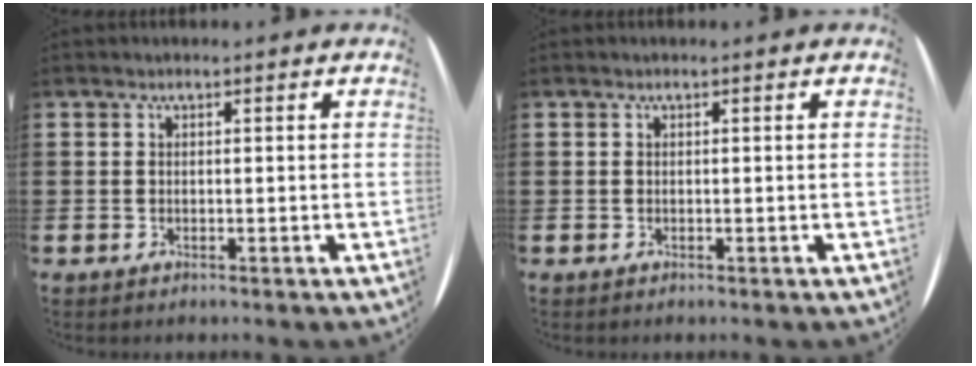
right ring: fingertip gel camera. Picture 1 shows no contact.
{"total": 0.0}